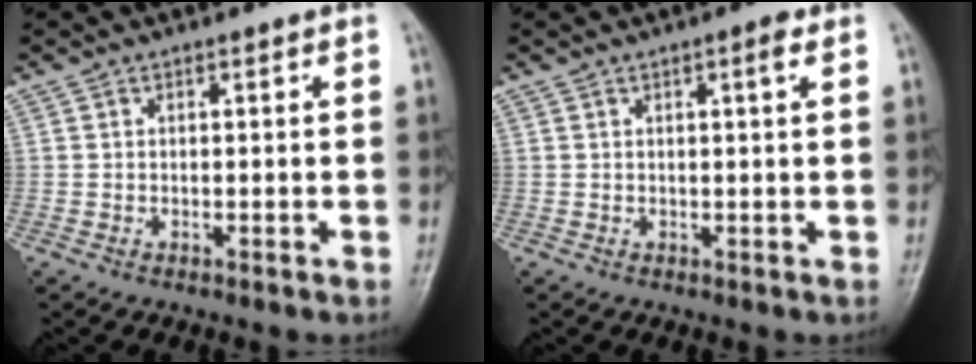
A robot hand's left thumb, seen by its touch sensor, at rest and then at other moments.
{"total": 1.9, "force": [0.9, 0.3, 1.7], "torque": [-0.026, -0.001, 0.012]}